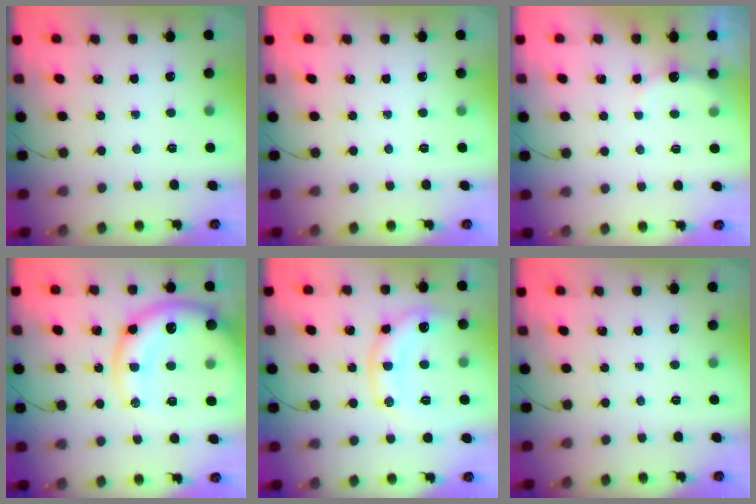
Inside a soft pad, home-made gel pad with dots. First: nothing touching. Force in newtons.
{"total": 0.0}
{"total": 2.8, "press": 2.6, "slide": 0.8}
{"total": 18.2, "press": 17.7, "slide": 3.9}
{"total": 12.7, "press": 12.7, "slide": 0.8}
{"total": 0.0}